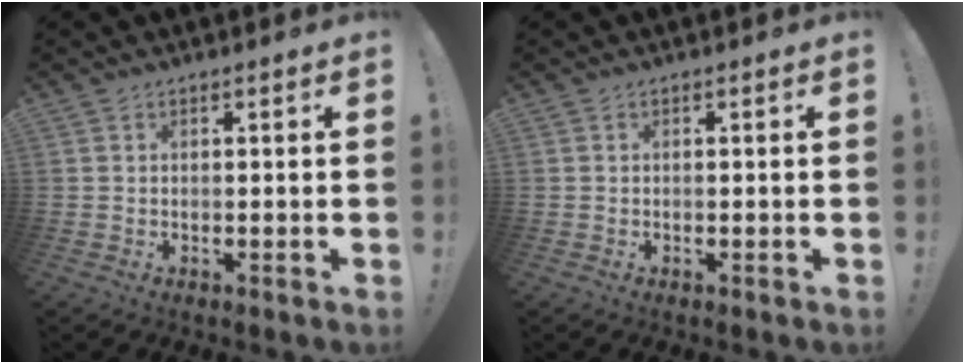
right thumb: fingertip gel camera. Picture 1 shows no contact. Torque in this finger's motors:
{"motor_torque": [-0.23, 0.03, -0.18, 0.08, -0.05]}